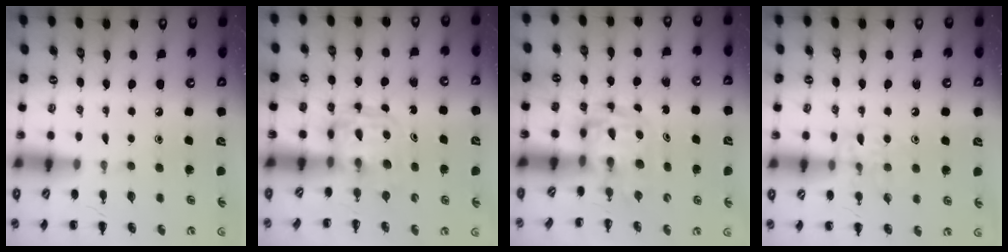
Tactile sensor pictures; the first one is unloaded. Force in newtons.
{"total": 3.8, "press": 3.7, "slide": 0.2}
{"total": 3.5, "press": 3.4, "slide": 0.6}
{"total": 9.2, "press": 9.1, "slide": 1.4}